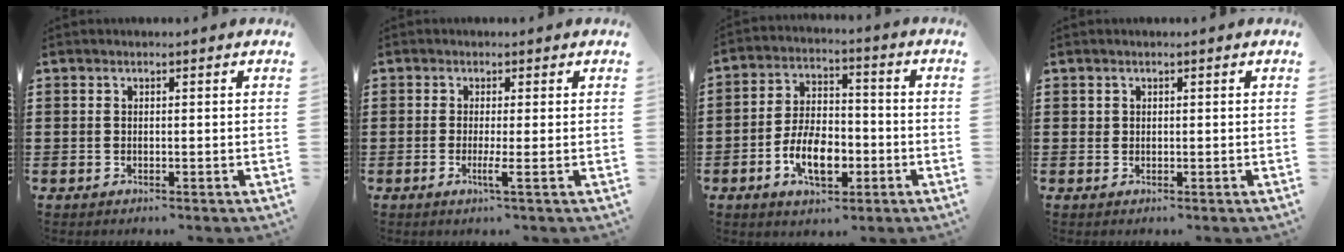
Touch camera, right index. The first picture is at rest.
{"total": 2.1, "force": [-0.6, 0.0, 2.0], "torque": [-0.036, -0.006, -0.012]}
{"total": 8.5, "force": [-3.2, 4.6, 6.4], "torque": [-0.125, -0.001, -0.061]}
{"total": 0.8, "force": [0.4, 0.6, 0.1], "torque": [-0.003, 0.004, 0.007]}